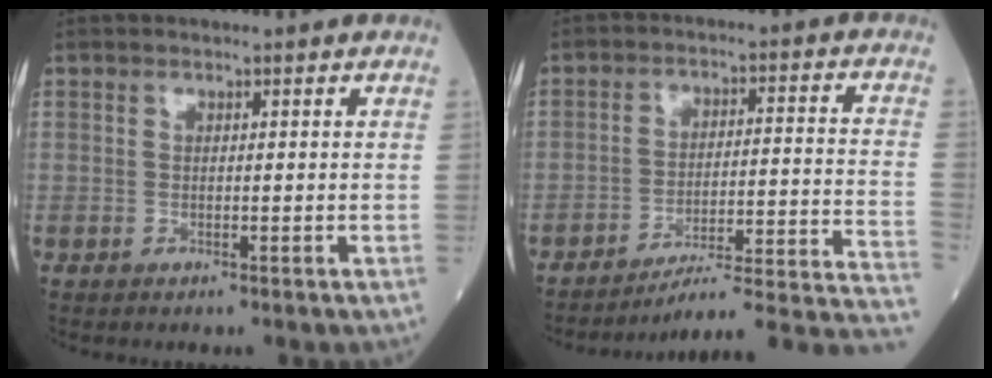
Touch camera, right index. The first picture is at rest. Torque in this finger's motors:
{"motor_torque": [-0.35, -0.23, -0.16, -0.01]}